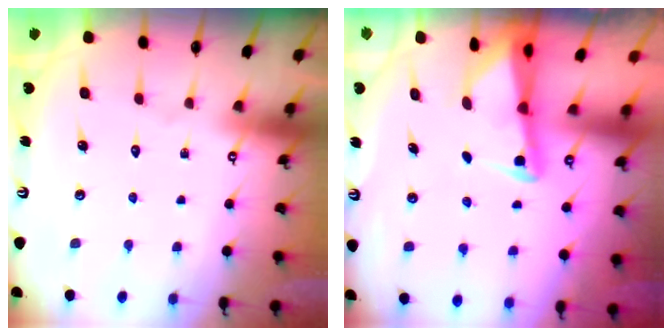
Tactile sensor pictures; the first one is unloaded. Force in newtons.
{"total": 2.3, "press": 2.3, "slide": 0.4}